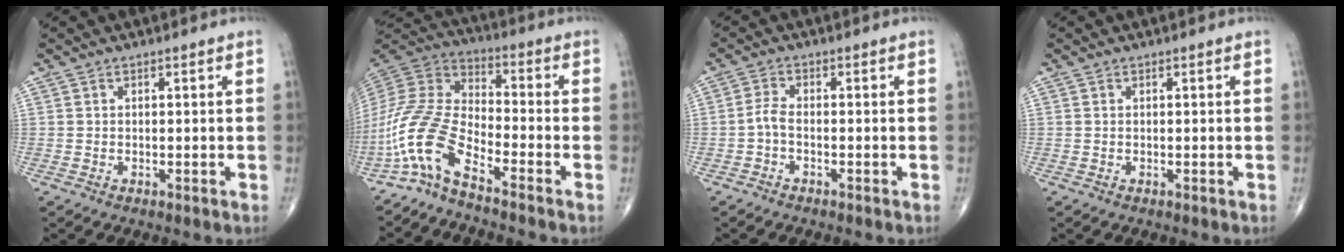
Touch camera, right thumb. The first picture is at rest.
{"total": 13.2, "force": [-8.2, 4.0, 9.6], "torque": [-0.217, 0.064, -0.172]}
{"total": 2.2, "force": [-1.0, 0.8, 1.8], "torque": [-0.040, 0.006, -0.025]}
{"total": 0.0}